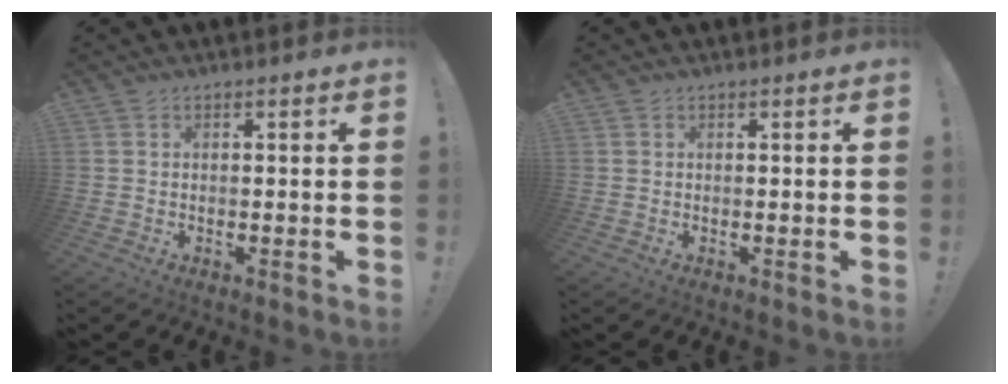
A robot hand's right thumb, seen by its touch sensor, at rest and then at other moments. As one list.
[{"total": 0.0}]